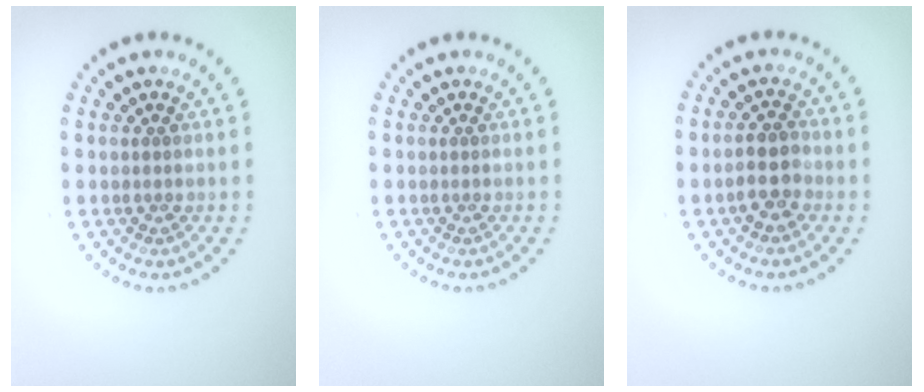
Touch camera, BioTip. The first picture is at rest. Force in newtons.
{"total": 0.0}
{"total": 2.8, "press": 2.7, "slide": 0.8}